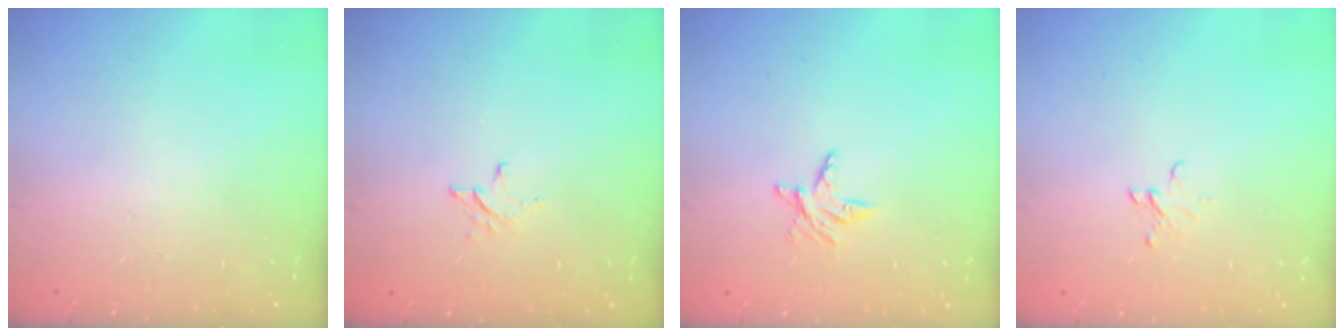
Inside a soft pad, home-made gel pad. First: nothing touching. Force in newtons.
{"total": 2.6, "press": 2.6, "slide": 0.3}
{"total": 4.9, "press": 4.8, "slide": 0.6}
{"total": 2.6, "press": 2.6, "slide": 0.2}